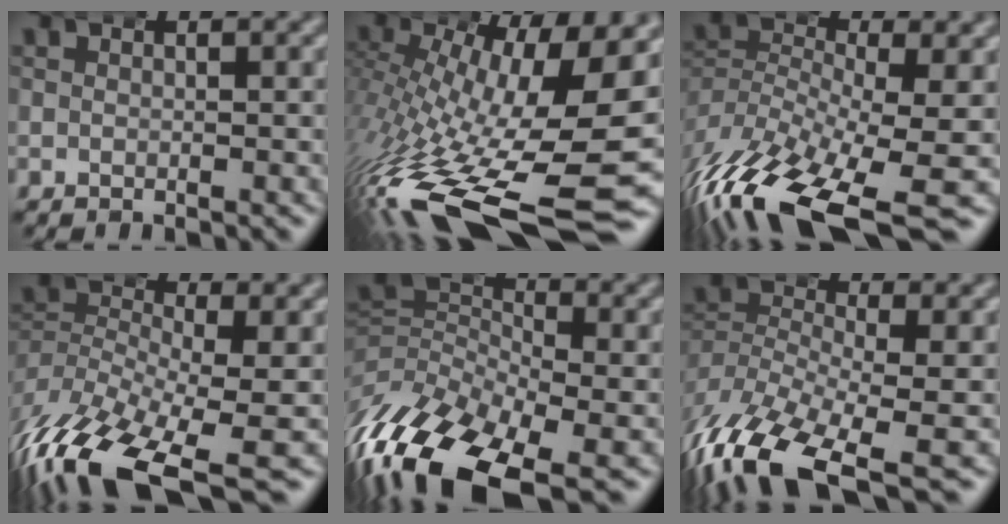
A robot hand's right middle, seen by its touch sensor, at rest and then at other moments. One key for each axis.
{"total": 14.0, "fx": -4.8, "fy": 5.3, "fz": 12.1, "tx": -0.205, "ty": -0.051, "tz": -0.040}
{"total": 10.2, "fx": -6.6, "fy": 3.5, "fz": 7.1, "tx": -0.161, "ty": -0.046, "tz": -0.083}
{"total": 9.3, "fx": -5.8, "fy": 3.6, "fz": 6.3, "tx": -0.150, "ty": -0.043, "tz": -0.075}
{"total": 10.3, "fx": -4.6, "fy": 6.3, "fz": 6.8, "tx": -0.145, "ty": -0.037, "tz": -0.065}
{"total": 9.5, "fx": -5.7, "fy": 4.5, "fz": 6.2, "tx": -0.155, "ty": -0.048, "tz": -0.071}